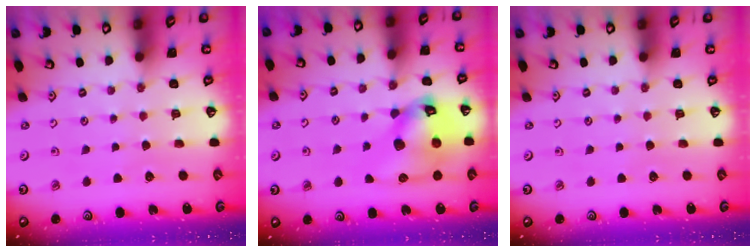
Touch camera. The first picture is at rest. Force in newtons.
{"total": 14.9, "press": 14.7, "slide": 2.0}
{"total": 0.0}